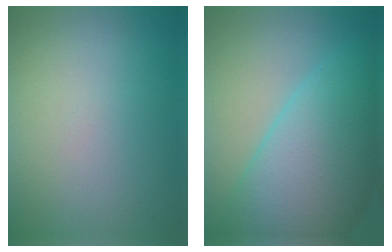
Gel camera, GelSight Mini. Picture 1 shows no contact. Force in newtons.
{"total": 12.2, "press": 12.2, "slide": 0.5}